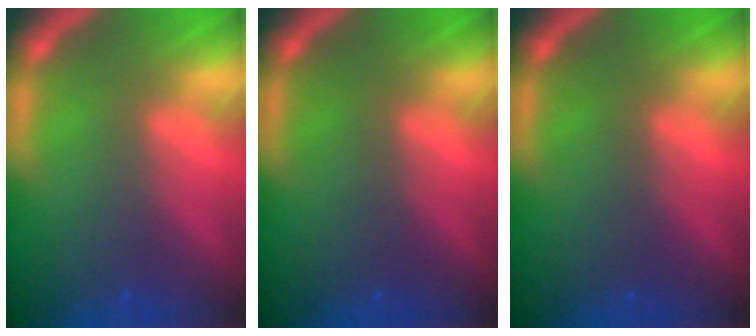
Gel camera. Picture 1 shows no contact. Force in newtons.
{"total": 0.0}
{"total": 0.0}